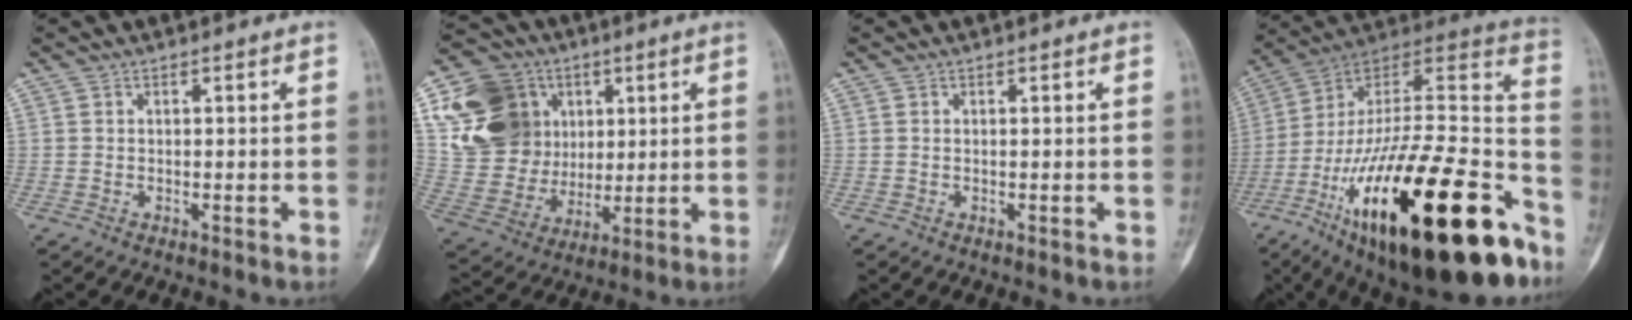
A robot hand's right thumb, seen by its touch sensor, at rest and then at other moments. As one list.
[{"total": 20.4, "force": [6.4, 17.0, 9.3], "torque": [-0.145, 0.012, 0.135]}, {"total": 0.0}, {"total": 39.7, "force": [-19.1, 13.8, 31.9], "torque": [-0.460, 0.059, -0.308]}]